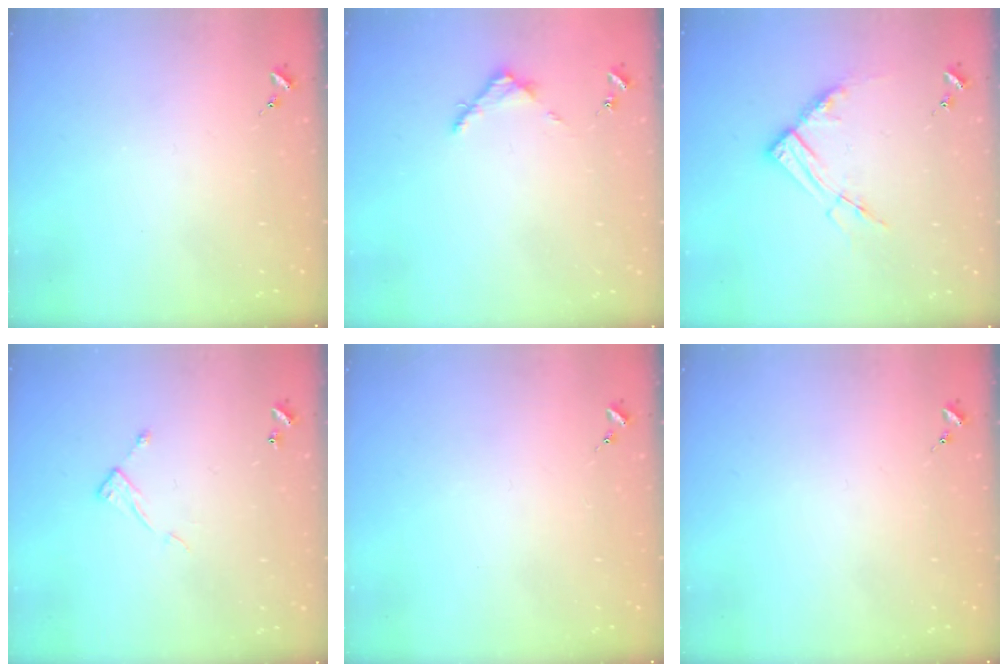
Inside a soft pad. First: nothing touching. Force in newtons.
{"total": 3.6, "press": 3.6, "slide": 0.3}
{"total": 10.3, "press": 10.2, "slide": 1.0}
{"total": 6.2, "press": 6.2, "slide": 0.4}
{"total": 0.0}
{"total": 0.0}